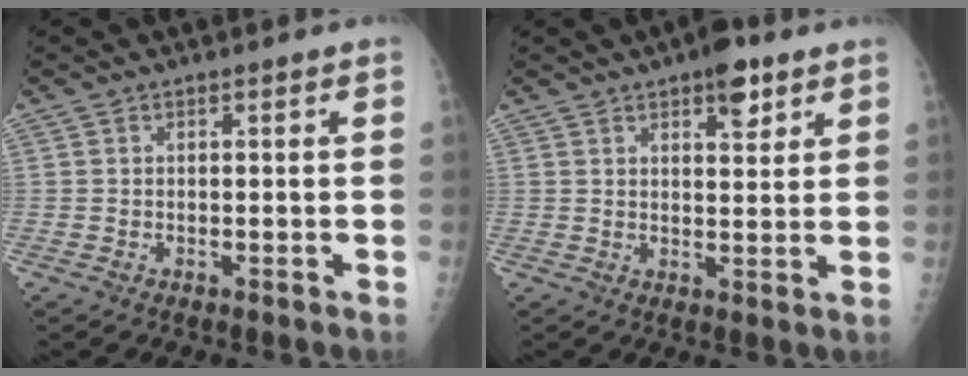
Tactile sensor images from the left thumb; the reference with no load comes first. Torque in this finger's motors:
{"motor_torque": [0.75, 0.46, 0.42, -0.41, 0.01]}